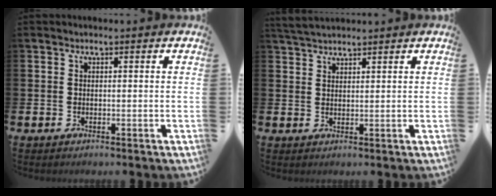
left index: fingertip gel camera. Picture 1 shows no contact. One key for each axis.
{"total": 3.1, "fx": 3.0, "fy": 0.6, "fz": 0.8, "tx": -0.016, "ty": -0.009, "tz": 0.055}